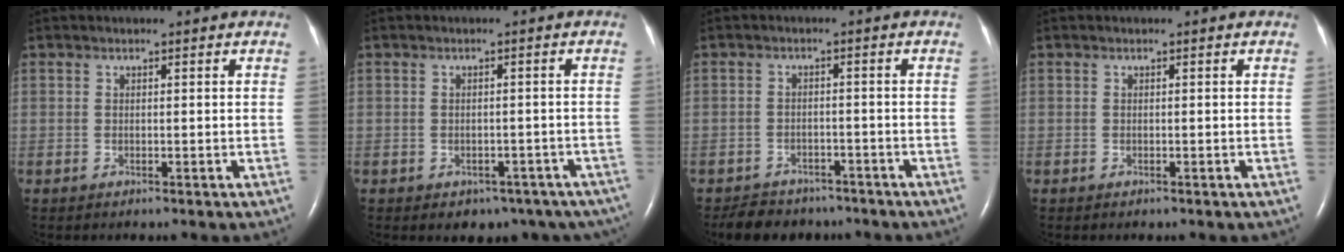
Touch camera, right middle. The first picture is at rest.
{"total": 9.5, "force": [-6.8, 6.0, 3.0], "torque": [-0.025, 0.005, -0.070]}
{"total": 6.8, "force": [-5.8, 3.2, 1.4], "torque": [-0.023, -0.001, -0.082]}
{"total": 0.0}